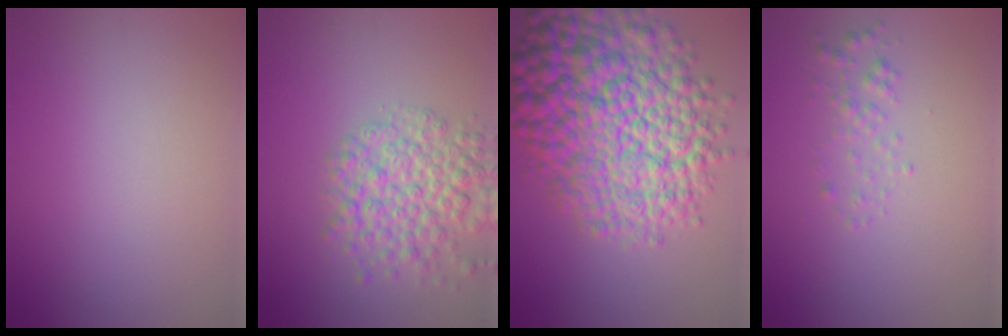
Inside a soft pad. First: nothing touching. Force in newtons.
{"total": 5.3, "press": 5.3, "slide": 0.2}
{"total": 13.1, "press": 13.1, "slide": 0.3}
{"total": 1.3, "press": 1.3, "slide": 0.0}